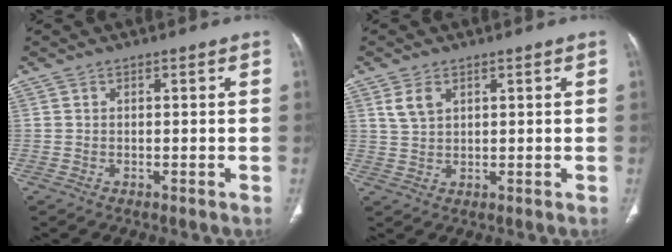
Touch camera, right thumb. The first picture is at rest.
{"total": 3.4, "force": [1.8, 2.0, 2.1], "torque": [-0.041, -0.002, 0.043]}